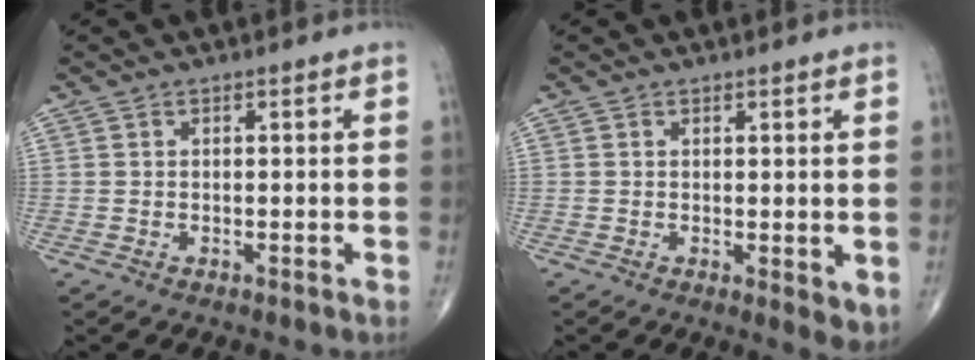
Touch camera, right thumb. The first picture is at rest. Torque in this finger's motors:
{"motor_torque": [-0.08, 0.29, -0.13, -0.12, -0.01]}